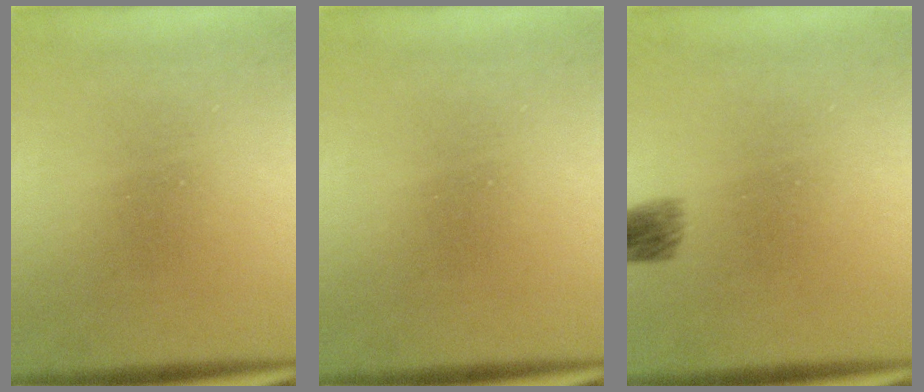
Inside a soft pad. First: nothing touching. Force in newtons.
{"total": 0.0}
{"total": 3.4}